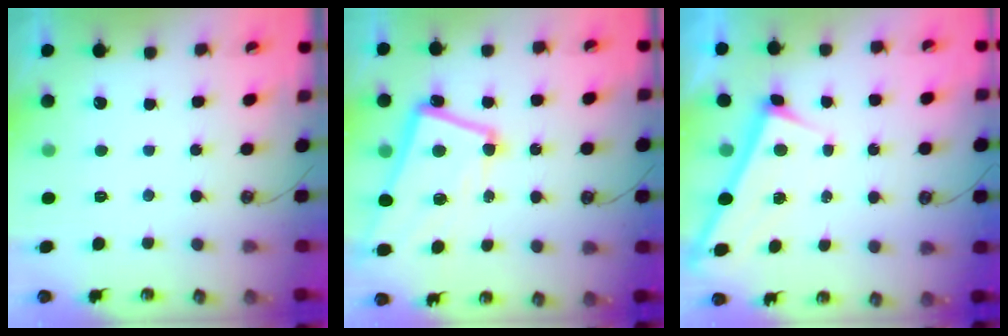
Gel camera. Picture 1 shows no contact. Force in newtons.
{"total": 8.2, "press": 8.0, "slide": 1.9}
{"total": 3.3, "press": 3.3, "slide": 0.2}